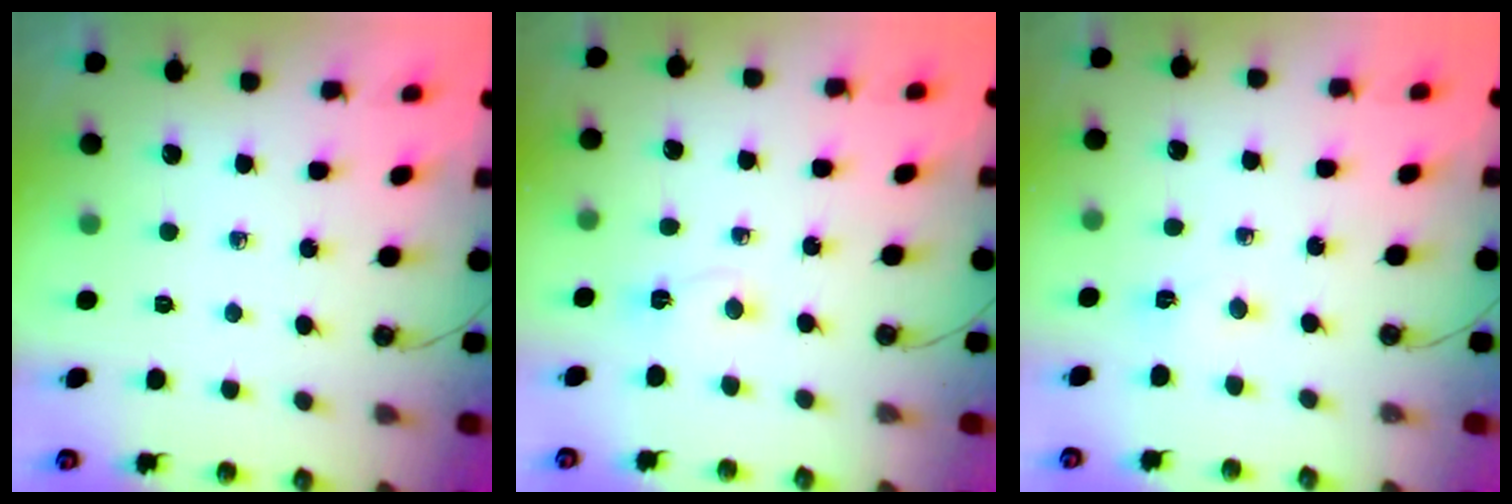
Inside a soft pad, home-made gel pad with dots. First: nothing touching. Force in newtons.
{"total": 2.0, "press": 2.0, "slide": 0.4}
{"total": 2.0, "press": 1.9, "slide": 0.6}